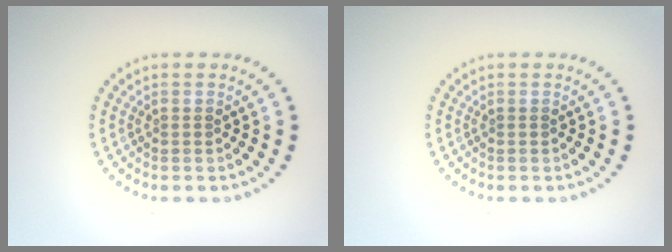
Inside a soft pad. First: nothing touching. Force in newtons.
{"total": 0.0}